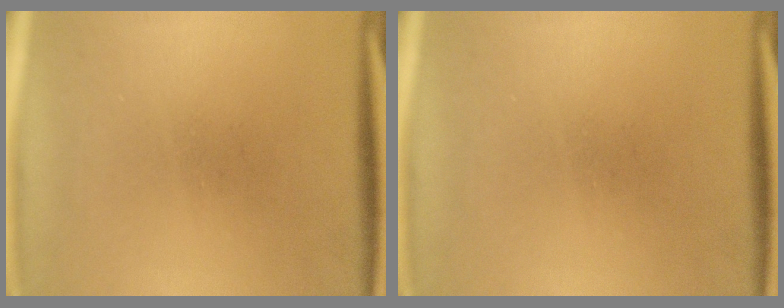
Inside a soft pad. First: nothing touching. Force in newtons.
{"total": 0.0}